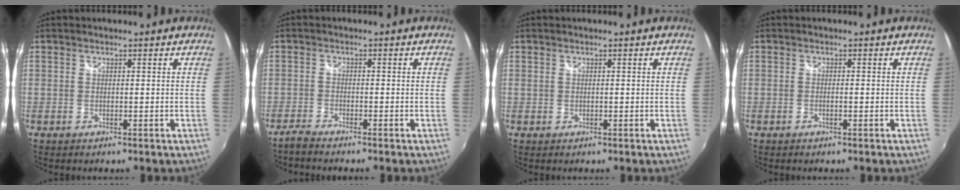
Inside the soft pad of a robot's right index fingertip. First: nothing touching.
{"total": 2.7, "force": [-2.5, 0.0, 0.9], "torque": [-0.034, -0.006, -0.052]}
{"total": 0.0}
{"total": 0.6, "force": [-0.2, -0.1, 0.5], "torque": [-0.009, 0.006, -0.003]}